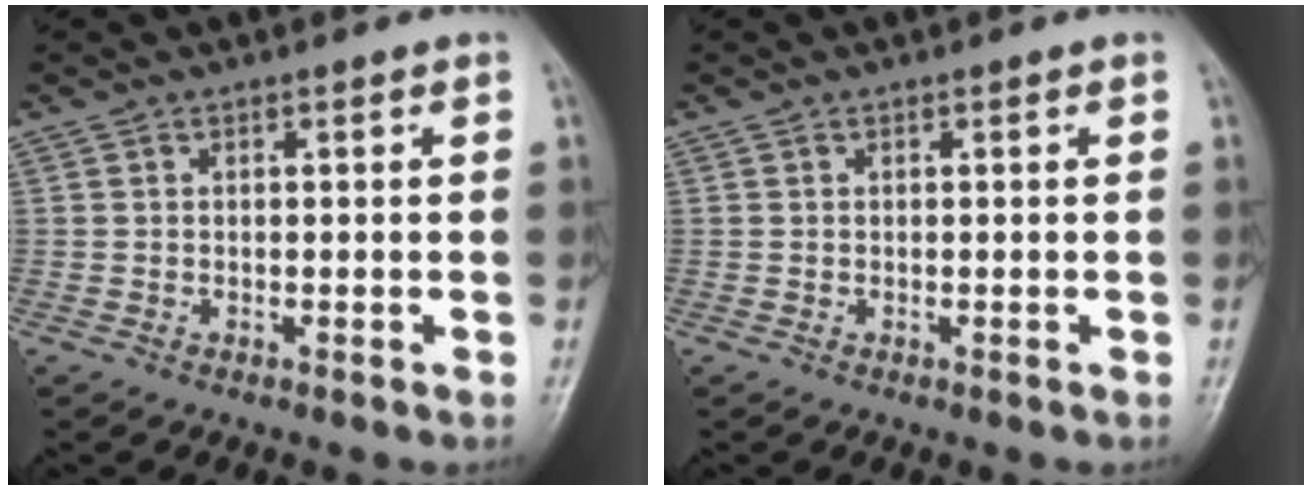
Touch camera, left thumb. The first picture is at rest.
{"total": 0.0}